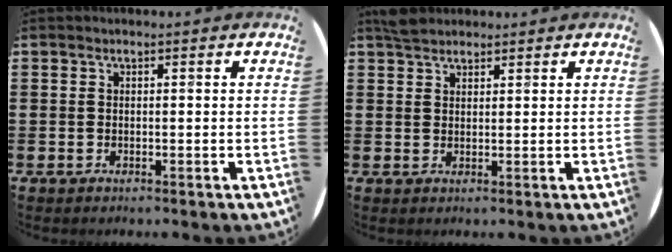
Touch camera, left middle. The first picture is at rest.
{"total": 2.3, "force": [2.2, 0.7, 0.3], "torque": [-0.001, 0.003, 0.041]}